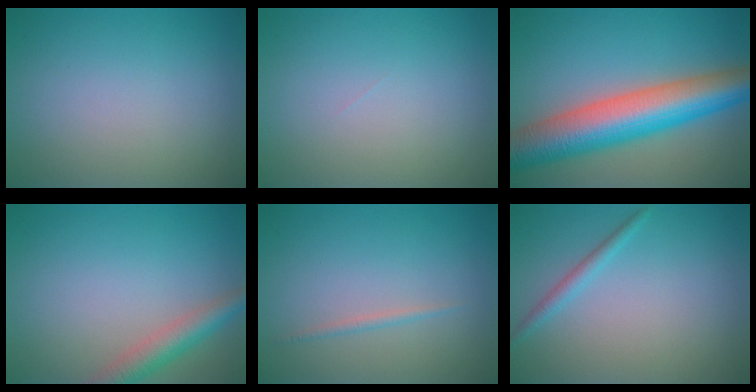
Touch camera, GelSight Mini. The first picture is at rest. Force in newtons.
{"total": 0.0}
{"total": 10.7, "press": 10.7, "slide": 0.3}
{"total": 3.4, "press": 3.4, "slide": 0.2}
{"total": 0.7, "press": 0.7, "slide": 0.1}
{"total": 1.4, "press": 1.4, "slide": 0.1}